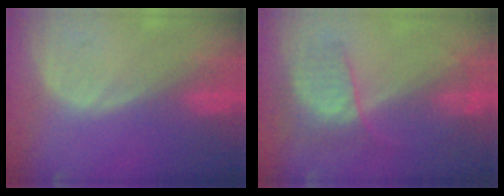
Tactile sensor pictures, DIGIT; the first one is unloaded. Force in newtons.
{"total": 7.0, "press": 6.0, "slide": 3.7}